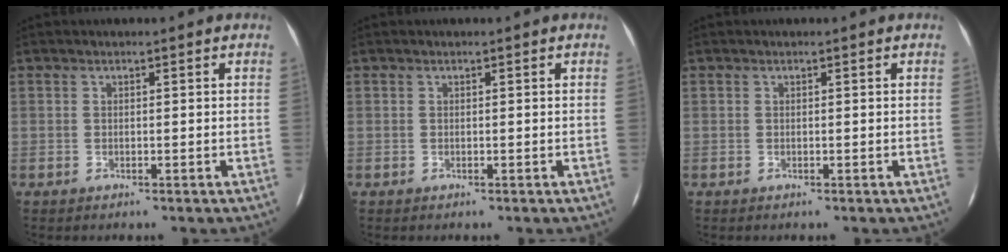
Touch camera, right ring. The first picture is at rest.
{"total": 0.0}
{"total": 0.0}